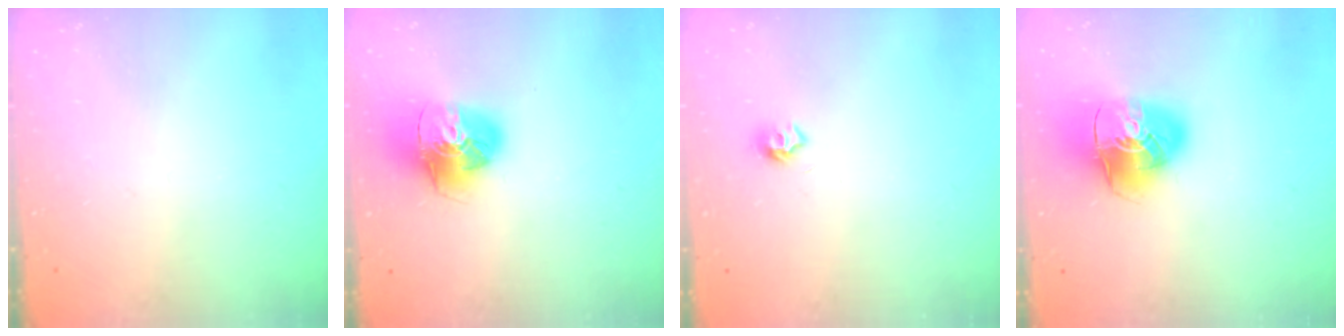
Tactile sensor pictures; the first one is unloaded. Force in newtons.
{"total": 15.8, "press": 15.7, "slide": 2.1}
{"total": 6.0, "press": 6.0, "slide": 0.6}
{"total": 15.2, "press": 15.0, "slide": 2.2}